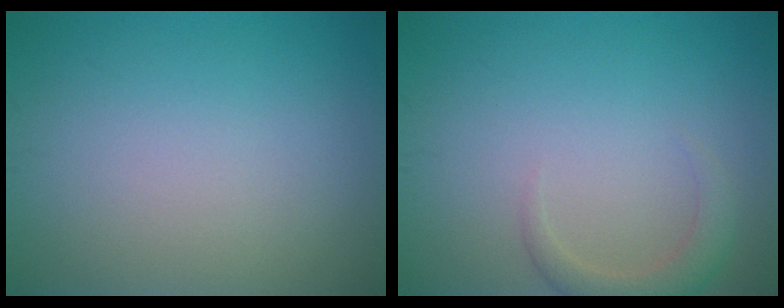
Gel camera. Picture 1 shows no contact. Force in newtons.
{"total": 2.3, "press": 2.3, "slide": 0.2}